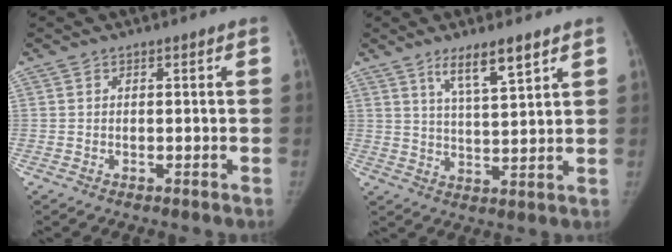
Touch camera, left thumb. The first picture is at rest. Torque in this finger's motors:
{"motor_torque": [0.35, -0.24, 0.79, -0.74, 0.07]}